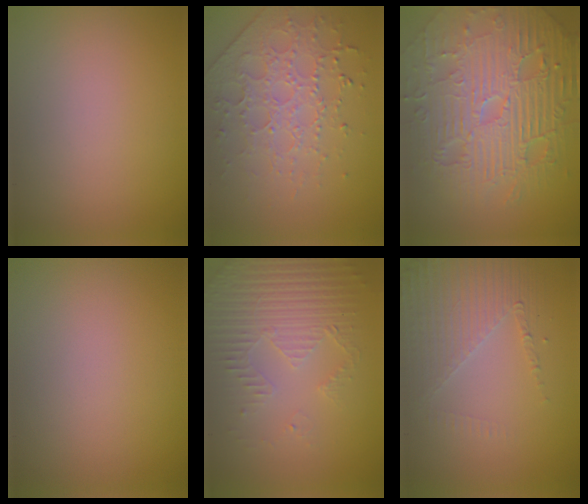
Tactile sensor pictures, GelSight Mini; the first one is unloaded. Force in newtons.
{"total": 3.8, "press": 3.3, "slide": 1.8}
{"total": 11.4, "press": 7.4, "slide": 8.8}
{"total": 0.0}
{"total": 5.1, "press": 3.5, "slide": 3.7}
{"total": 4.9, "press": 3.2, "slide": 3.7}